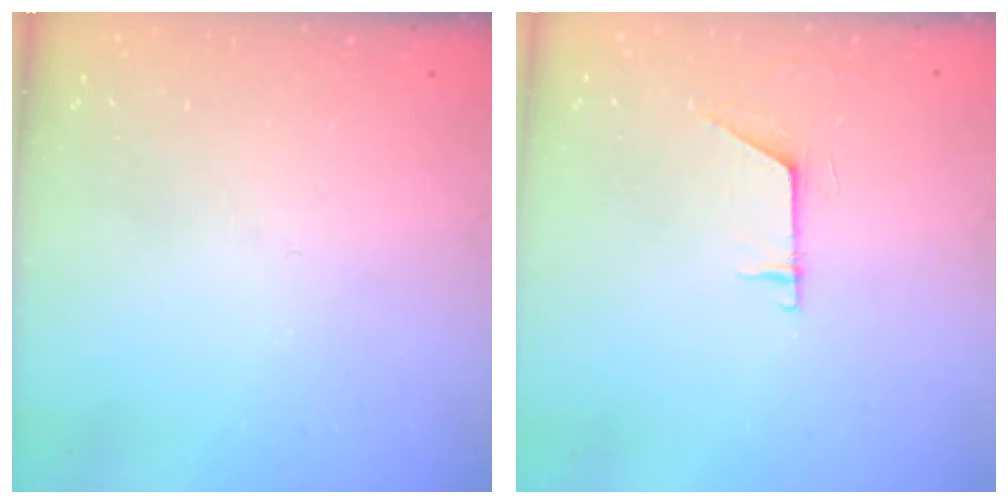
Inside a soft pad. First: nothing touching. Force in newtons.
{"total": 6.1, "press": 6.1, "slide": 0.5}